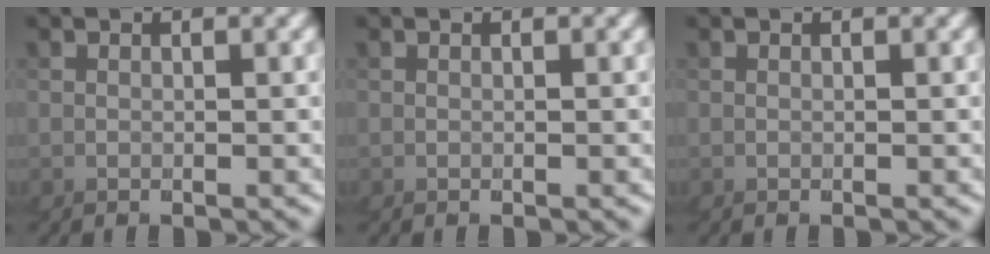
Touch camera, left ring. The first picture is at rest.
{"total": 0.0}
{"total": 0.0}